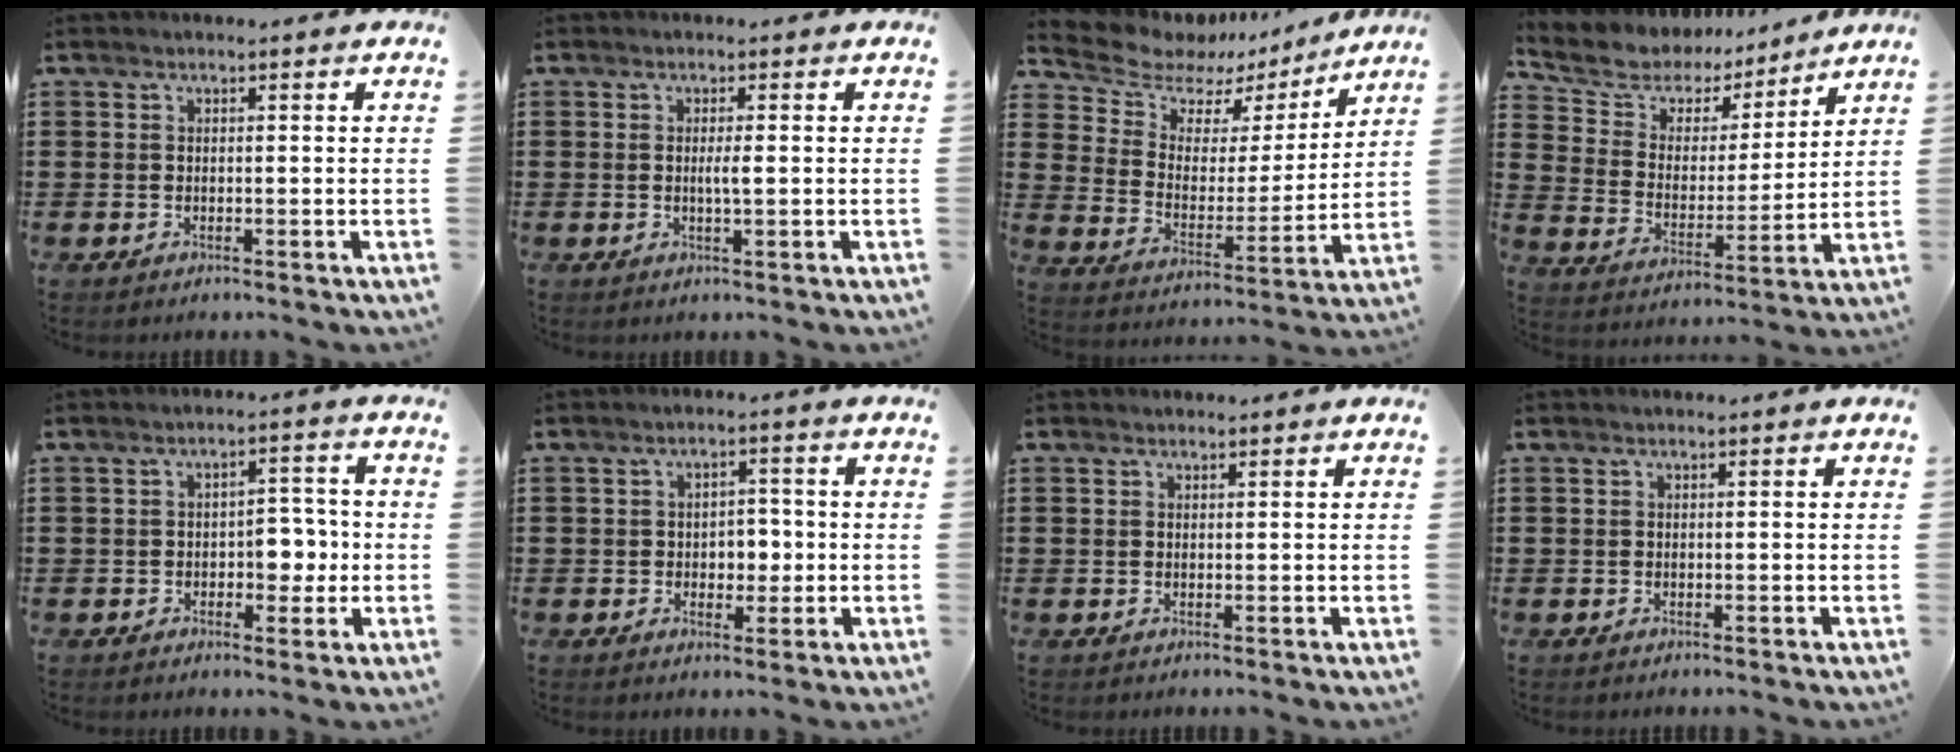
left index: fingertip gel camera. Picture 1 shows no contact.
{"total": 1.8, "force": [0.0, 0.1, 1.8], "torque": [-0.036, -0.003, -0.001]}
{"total": 8.8, "force": [7.4, 4.3, 1.9], "torque": [-0.074, -0.050, 0.131]}
{"total": 6.7, "force": [5.8, 3.4, 0.5], "torque": [-0.056, -0.035, 0.101]}
{"total": 4.8, "force": [-0.8, 3.0, 3.7], "torque": [-0.058, 0.001, -0.021]}
{"total": 3.6, "force": [-0.4, 2.5, 2.5], "torque": [-0.046, 0.005, -0.015]}
{"total": 0.6, "force": [0.5, 0.3, 0.0], "torque": [-0.002, 0.001, 0.010]}
{"total": 0.0}